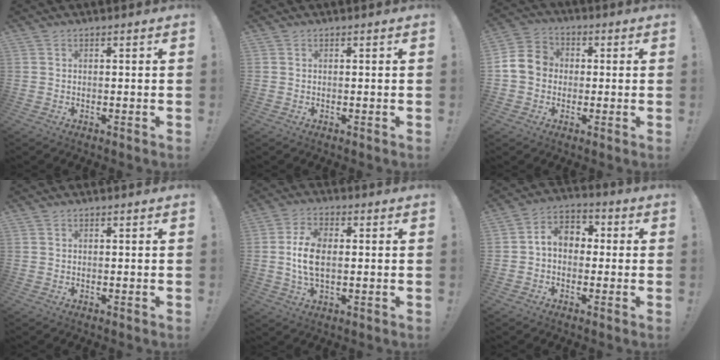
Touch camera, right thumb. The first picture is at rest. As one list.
[{"total": 0.0}, {"total": 9.9, "force": [-0.2, 8.6, 4.8], "torque": [-0.083, 0.020, 0.002]}, {"total": 0.0}, {"total": 9.0, "force": [0.2, 5.1, 7.3], "torque": [-0.136, -0.004, 0.001]}, {"total": 7.6, "force": [0.4, 5.6, 5.1], "torque": [-0.088, 0.019, 0.012]}]